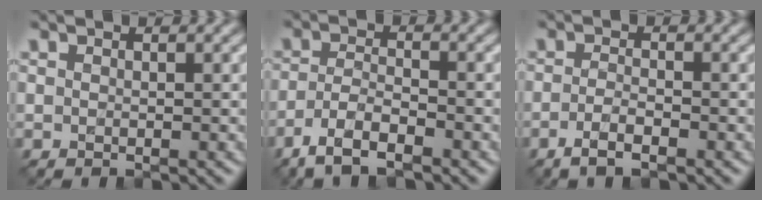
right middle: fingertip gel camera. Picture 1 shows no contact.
{"total": 4.5, "force": [-3.3, 1.3, 2.8], "torque": [-0.058, -0.005, -0.067]}
{"total": 2.5, "force": [-1.4, 0.7, 2.0], "torque": [-0.042, -0.001, -0.029]}